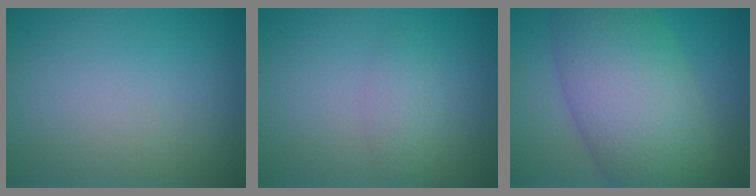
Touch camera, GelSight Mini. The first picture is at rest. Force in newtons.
{"total": 1.8, "press": 1.8, "slide": 0.0}
{"total": 10.7, "press": 10.7, "slide": 0.5}